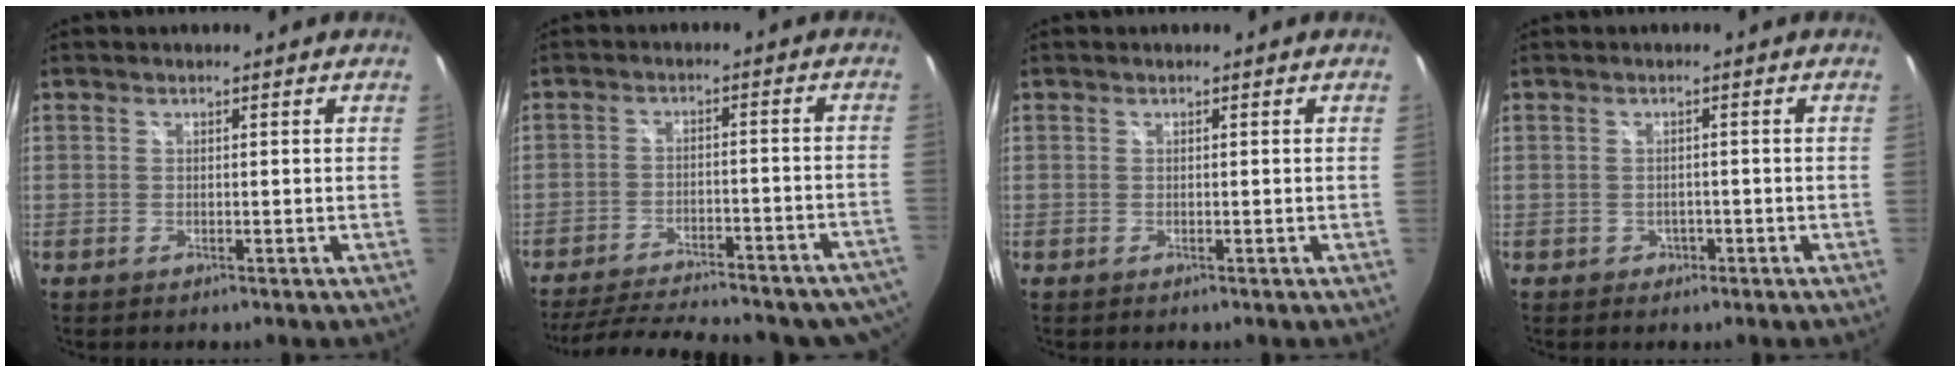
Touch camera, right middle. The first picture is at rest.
{"total": 26.0, "force": [-21.9, 7.7, 11.6], "torque": [-0.207, -0.019, -0.278]}
{"total": 0.0}
{"total": 1.8, "force": [-0.8, 1.6, 0.3], "torque": [-0.006, 0.000, -0.007]}